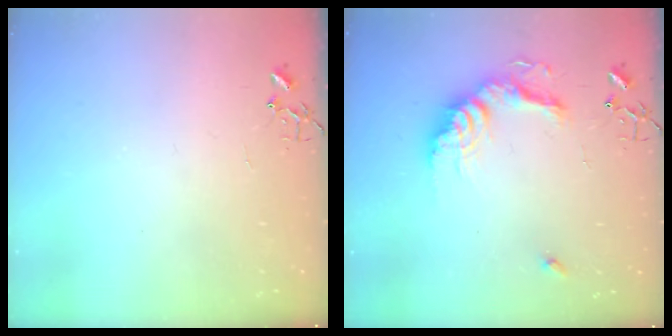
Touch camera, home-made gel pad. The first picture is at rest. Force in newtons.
{"total": 17.3, "press": 17.2, "slide": 1.5}